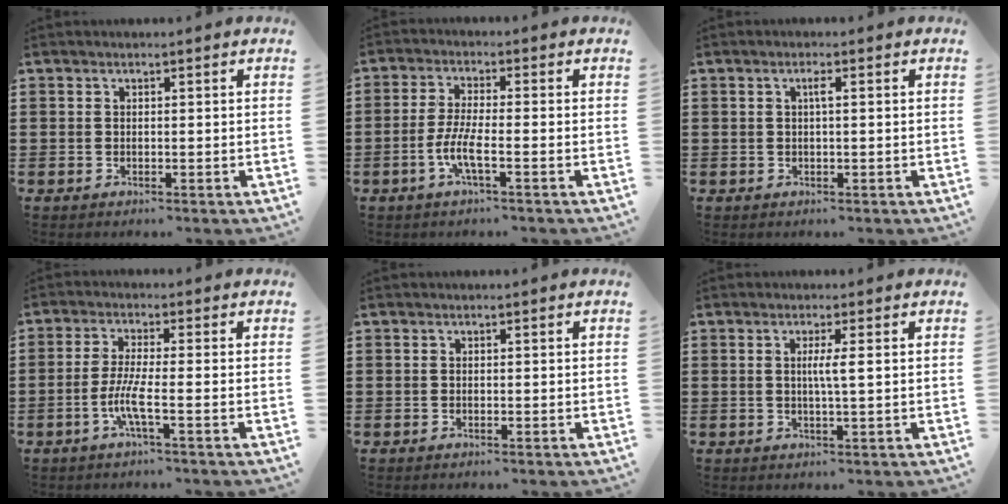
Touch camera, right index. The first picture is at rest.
{"total": 5.1, "force": [-2.1, 0.8, 4.6], "torque": [-0.107, -0.011, -0.047]}
{"total": 1.3, "force": [0.1, 0.1, 1.3], "torque": [-0.025, 0.002, 0.000]}
{"total": 5.1, "force": [-1.9, 0.2, 4.7], "torque": [-0.110, -0.017, -0.044]}
{"total": 0.0}
{"total": 2.6, "force": [0.3, -0.3, 2.6], "torque": [-0.050, -0.006, 0.001]}